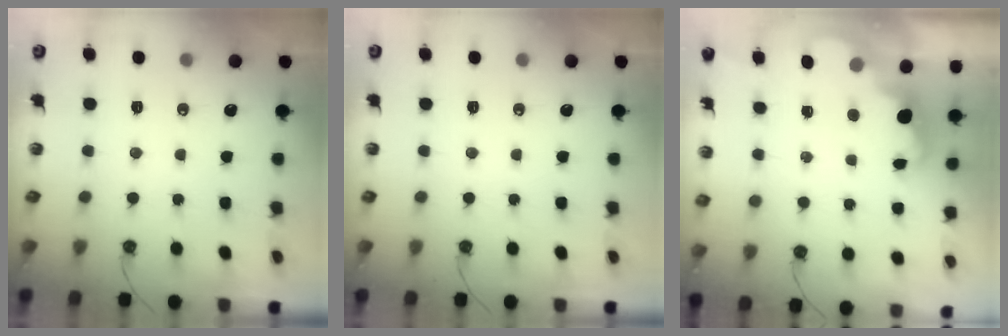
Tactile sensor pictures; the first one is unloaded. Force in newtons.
{"total": 0.0}
{"total": 2.4, "press": 2.3, "slide": 0.5}